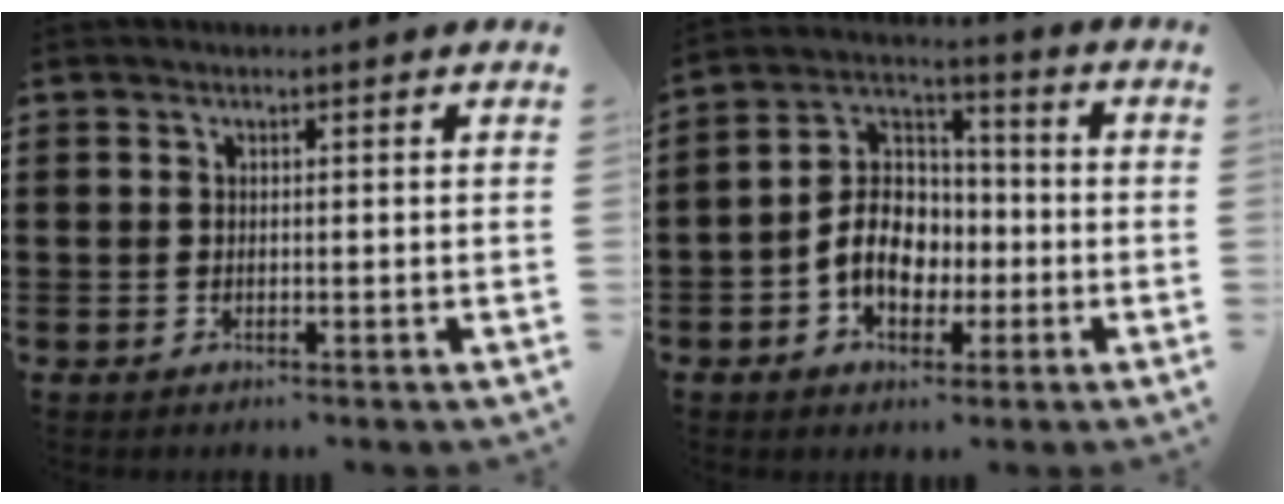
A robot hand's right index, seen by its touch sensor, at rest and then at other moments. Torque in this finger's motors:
{"motor_torque": [2.14, 0.00, 0.49, 0.20]}